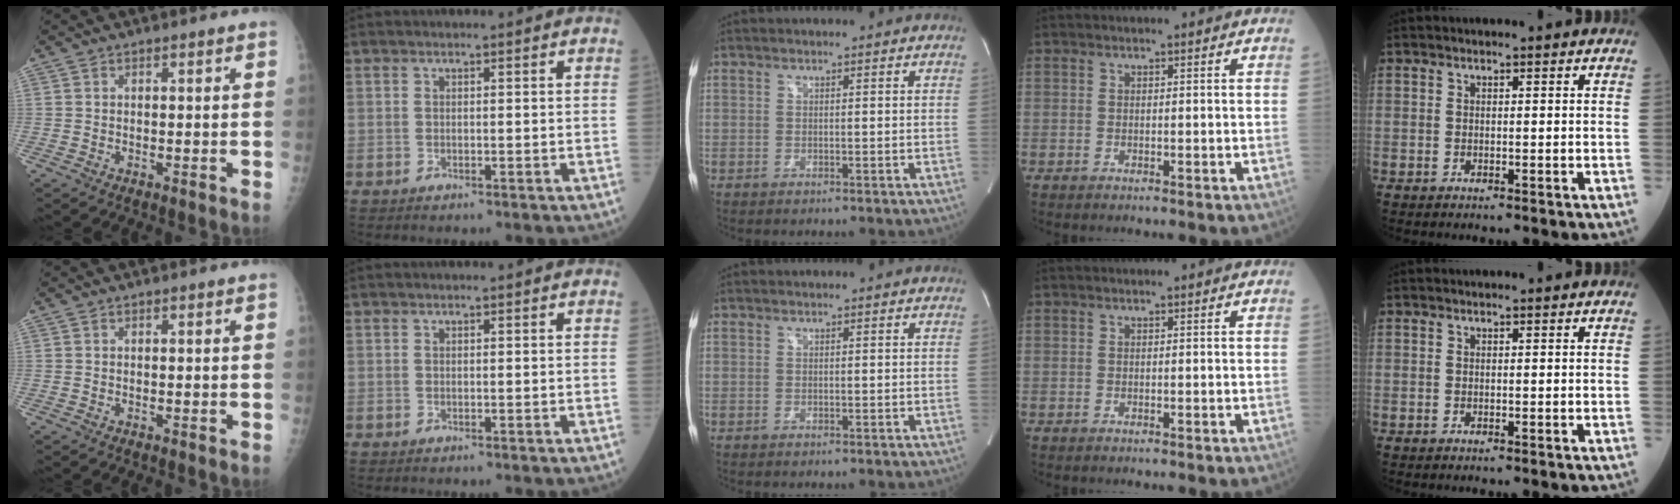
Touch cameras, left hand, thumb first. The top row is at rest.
{}